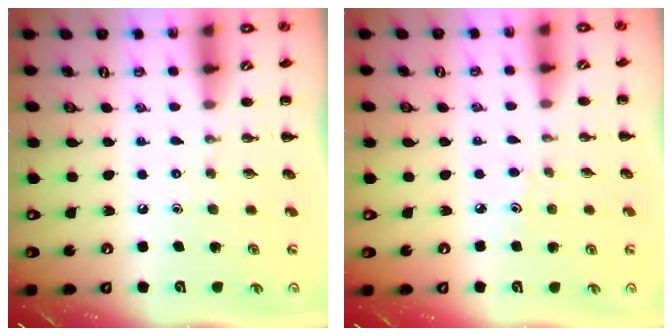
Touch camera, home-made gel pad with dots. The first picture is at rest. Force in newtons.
{"total": 2.8, "press": 2.6, "slide": 0.9}